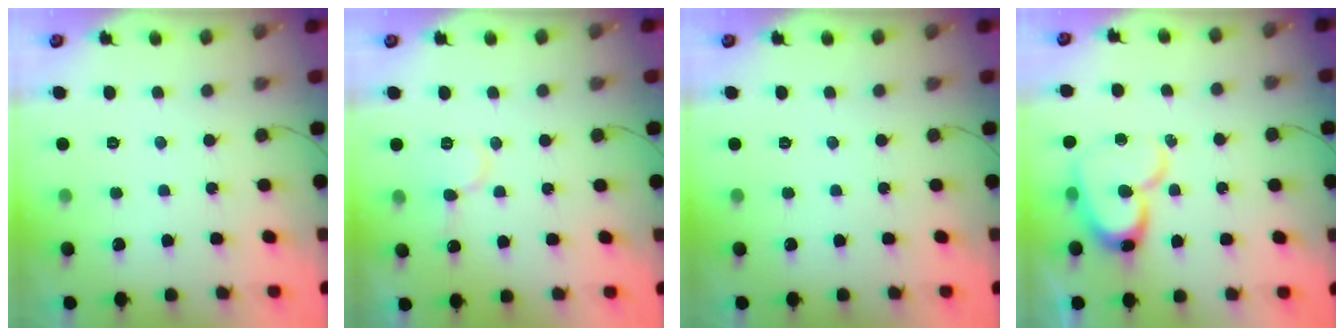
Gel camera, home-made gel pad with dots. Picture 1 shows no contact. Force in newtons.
{"total": 8.4, "press": 8.4, "slide": 0.9}
{"total": 0.0}
{"total": 14.7, "press": 14.6, "slide": 1.4}